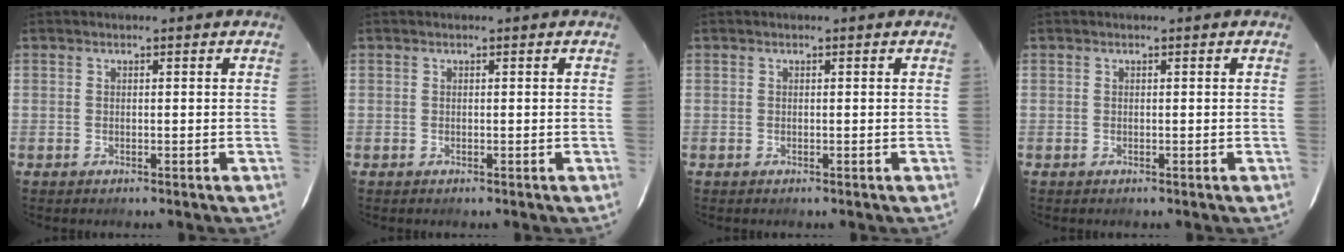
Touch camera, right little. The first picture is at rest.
{"total": 0.0}
{"total": 0.0}
{"total": 0.0}